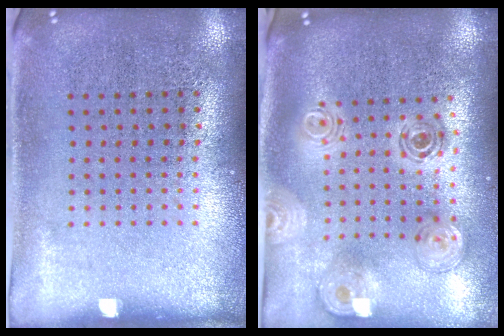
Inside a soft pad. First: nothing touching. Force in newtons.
{"total": 1.5, "press": 1.3, "slide": 0.7}